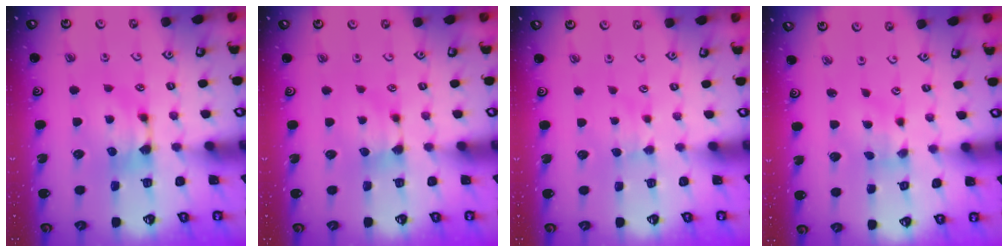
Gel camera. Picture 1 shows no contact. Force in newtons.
{"total": 0.6, "press": 0.6, "slide": 0.3}
{"total": 2.7, "press": 2.6, "slide": 0.4}
{"total": 1.3, "press": 0.0, "slide": 1.3}